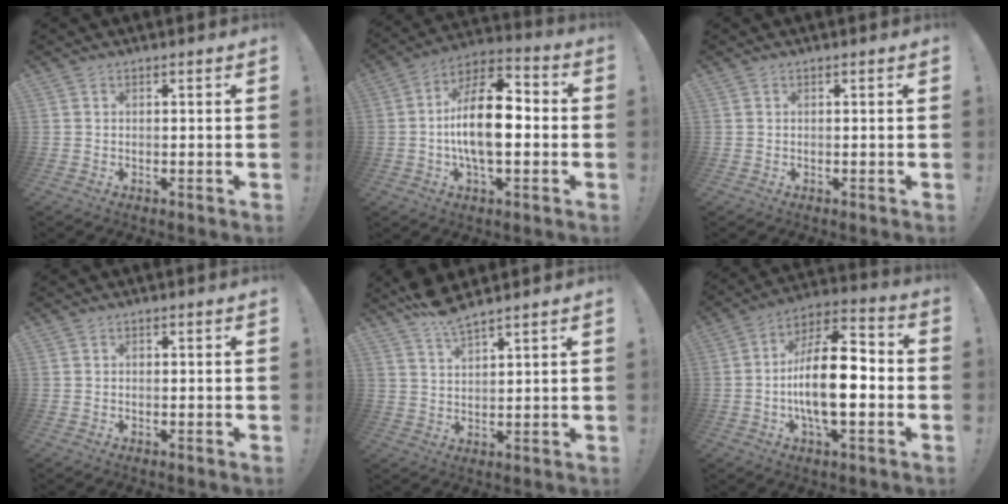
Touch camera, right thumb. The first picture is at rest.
{"total": 16.8, "force": [-1.9, 8.1, 14.6], "torque": [-0.259, 0.010, -0.039]}
{"total": 0.0}
{"total": 0.5, "force": [-0.3, 0.4, 0.2], "torque": [-0.009, 0.004, -0.005]}
{"total": 5.9, "force": [5.1, 1.0, 2.8], "torque": [-0.058, -0.027, 0.093]}
{"total": 18.1, "force": [-3.0, 7.5, 16.2], "torque": [-0.280, 0.011, -0.054]}